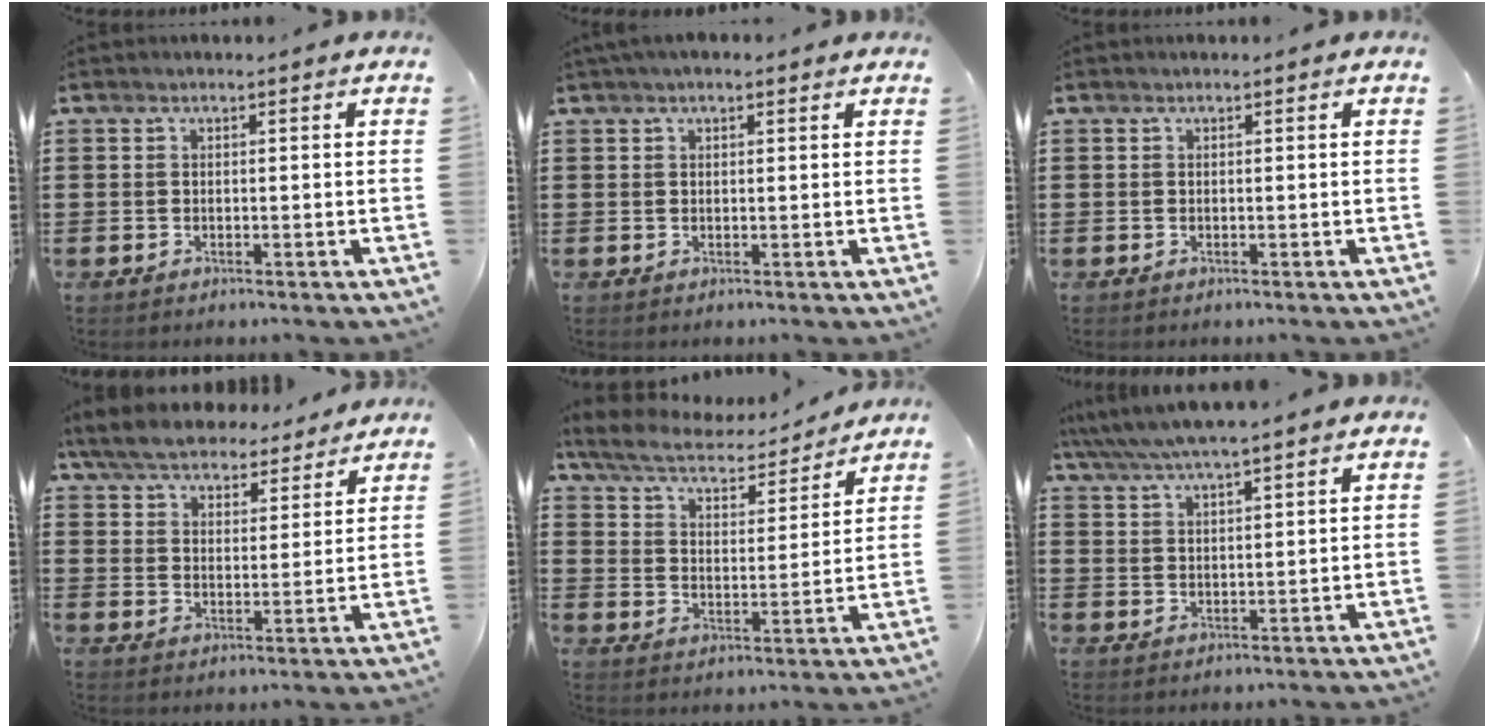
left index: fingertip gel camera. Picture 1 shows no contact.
{"total": 1.4, "force": [0.9, 0.6, 0.9], "torque": [-0.019, 0.005, 0.016]}
{"total": 0.0}
{"total": 6.2, "force": [5.9, 1.3, 1.4], "torque": [-0.058, -0.028, 0.105]}
{"total": 5.7, "force": [5.2, 0.8, 2.0], "torque": [-0.066, -0.034, 0.086]}
{"total": 4.9, "force": [4.4, 0.1, 2.2], "torque": [-0.056, -0.016, 0.076]}